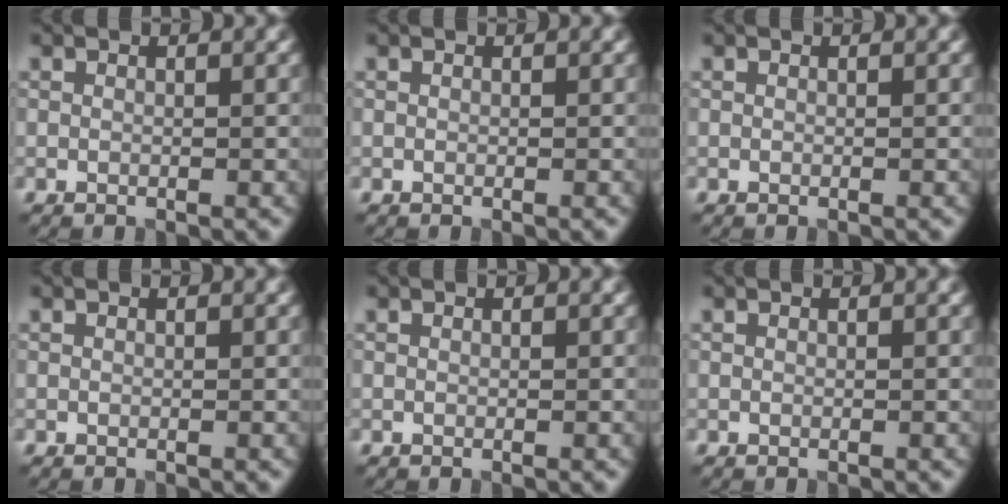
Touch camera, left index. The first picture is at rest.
{"total": 0.0}
{"total": 0.0}
{"total": 0.0}
{"total": 0.0}
{"total": 0.0}